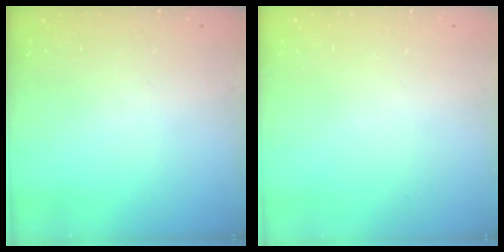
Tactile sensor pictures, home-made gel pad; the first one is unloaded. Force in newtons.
{"total": 0.0}